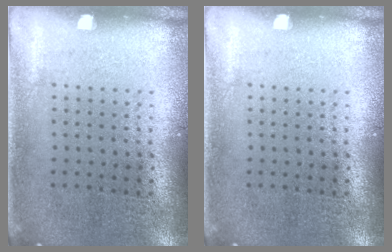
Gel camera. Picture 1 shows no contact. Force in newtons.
{"total": 0.0}